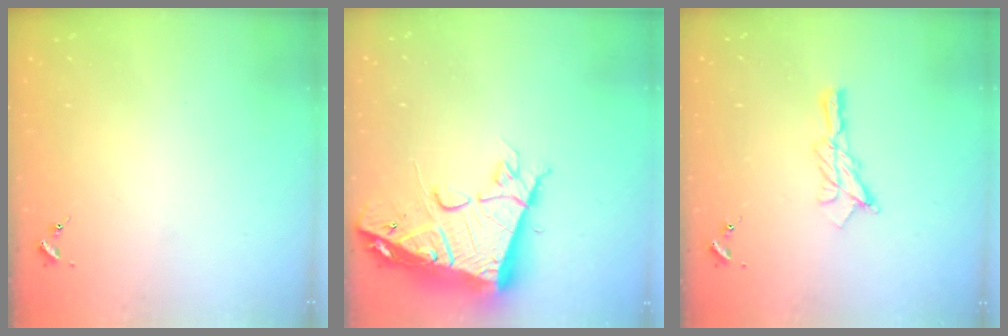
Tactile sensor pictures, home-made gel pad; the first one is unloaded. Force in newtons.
{"total": 18.3, "press": 18.1, "slide": 2.1}
{"total": 9.5, "press": 9.5, "slide": 0.4}